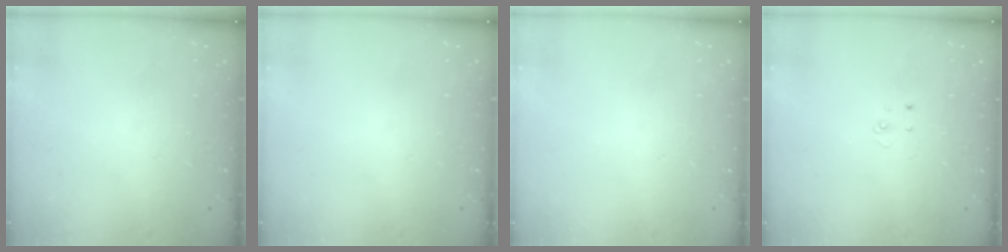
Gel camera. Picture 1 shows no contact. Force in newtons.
{"total": 0.0}
{"total": 0.0}
{"total": 2.6, "press": 2.6, "slide": 0.2}